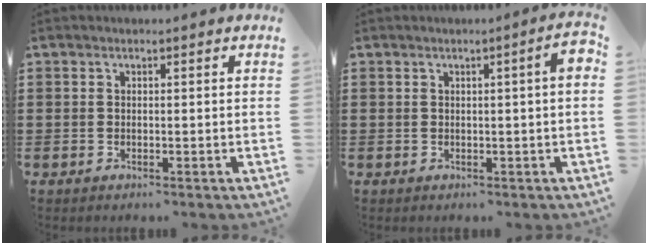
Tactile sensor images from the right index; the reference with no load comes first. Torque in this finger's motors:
{"motor_torque": [0.66, -0.21, 0.09, 0.07]}